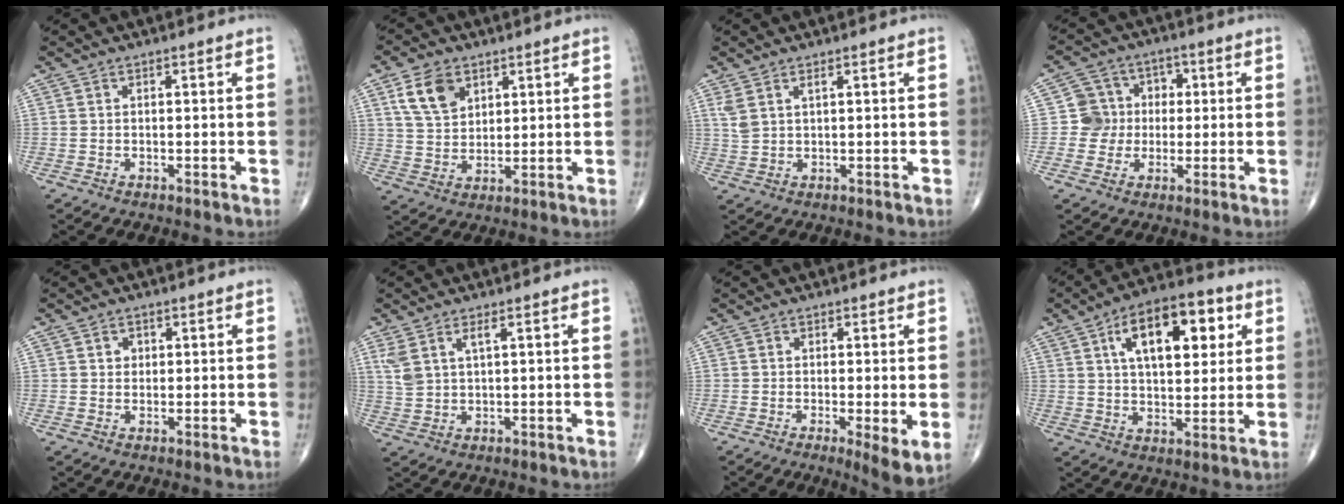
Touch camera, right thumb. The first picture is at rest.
{"total": 8.2, "force": [4.1, 5.3, 4.7], "torque": [-0.070, -0.016, 0.081]}
{"total": 2.9, "force": [1.6, 1.0, 2.2], "torque": [-0.054, 0.000, 0.041]}
{"total": 7.1, "force": [-0.1, 7.0, 1.2], "torque": [0.026, 0.017, -0.010]}
{"total": 1.8, "force": [0.7, 1.5, 0.7], "torque": [-0.003, -0.003, 0.010]}
{"total": 4.2, "force": [2.1, 1.4, 3.4], "torque": [-0.079, -0.005, 0.051]}
{"total": 5.0, "force": [-0.6, 1.1, 4.9], "torque": [-0.079, -0.018, -0.012]}
{"total": 16.4, "force": [5.9, 8.0, 13.1], "torque": [-0.172, 0.000, 0.090]}